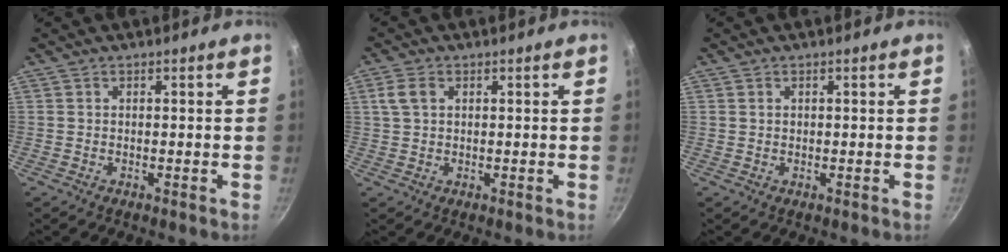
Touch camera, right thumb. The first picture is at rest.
{"total": 3.4, "force": [1.0, 2.3, 2.3], "torque": [-0.044, 0.007, 0.019]}
{"total": 0.8, "force": [0.3, 0.6, 0.4], "torque": [-0.005, 0.003, 0.005]}